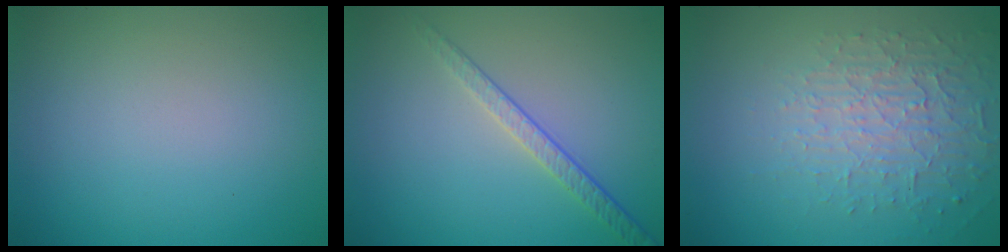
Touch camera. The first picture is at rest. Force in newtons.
{"total": 2.1, "press": 1.6, "slide": 1.4}
{"total": 3.8, "press": 3.1, "slide": 2.1}